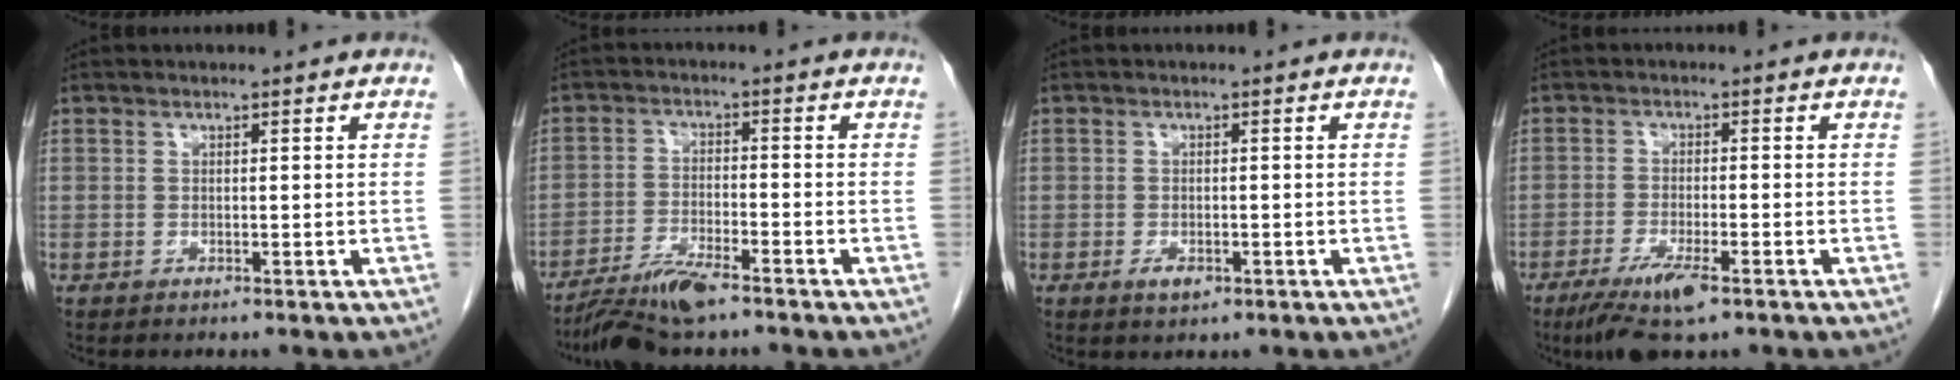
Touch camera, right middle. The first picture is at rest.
{"total": 7.5, "force": [-5.9, 0.9, 4.4], "torque": [-0.083, -0.021, -0.109]}
{"total": 2.0, "force": [-1.0, 0.9, 1.5], "torque": [-0.028, -0.001, -0.011]}
{"total": 6.9, "force": [-4.3, 1.1, 5.3], "torque": [-0.101, -0.016, -0.072]}